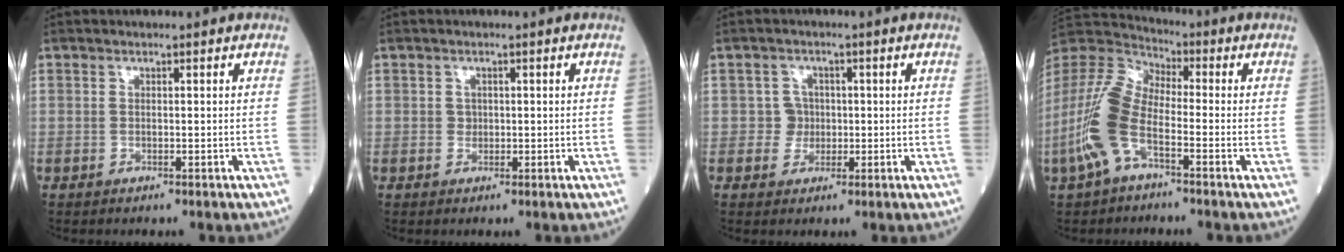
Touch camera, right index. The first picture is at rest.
{"total": 1.0, "force": [0.1, 0.9, 0.3], "torque": [-0.004, 0.001, 0.004]}
{"total": 2.8, "force": [-0.2, 2.8, 0.1], "torque": [0.007, 0.007, -0.004]}
{"total": 11.7, "force": [-4.3, 4.8, 9.8], "torque": [-0.243, 0.006, -0.092]}